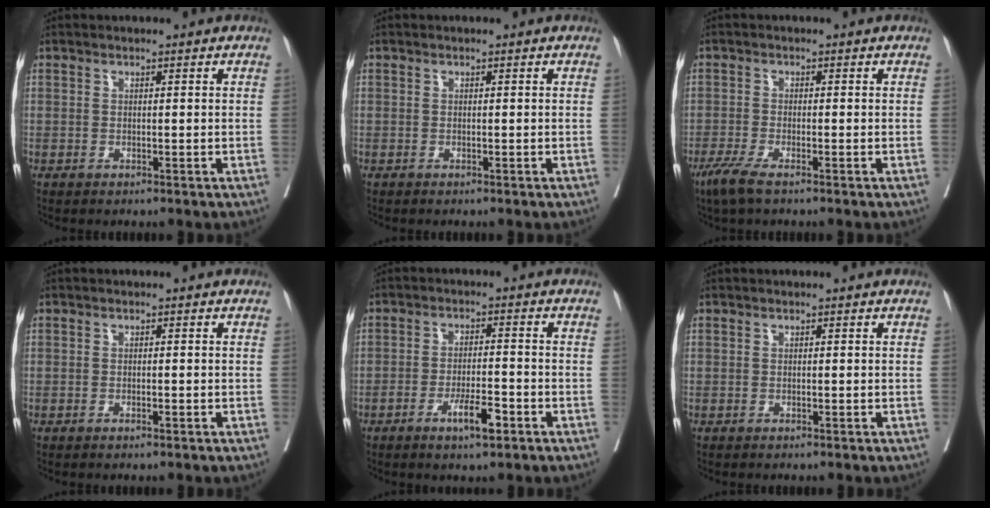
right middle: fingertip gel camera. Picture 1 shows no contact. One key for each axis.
{"total": 0.0}
{"total": 3.7, "fx": -2.6, "fy": 0.4, "fz": 2.6, "tx": -0.057, "ty": -0.010, "tz": -0.052}
{"total": 0.6, "fx": -0.4, "fy": 0.1, "fz": 0.4, "tx": -0.008, "ty": 0.000, "tz": -0.005}
{"total": 5.1, "fx": -2.8, "fy": 0.9, "fz": 4.2, "tx": -0.073, "ty": -0.001, "tz": -0.047}
{"total": 0.0}